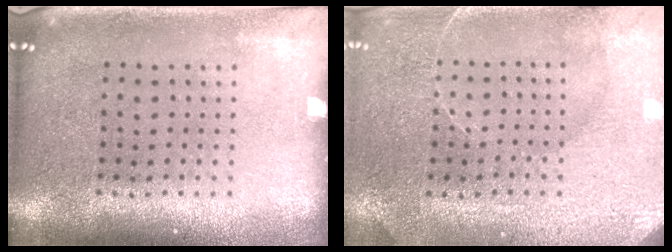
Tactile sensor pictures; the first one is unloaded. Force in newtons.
{"total": 3.0, "press": 2.9, "slide": 0.3}